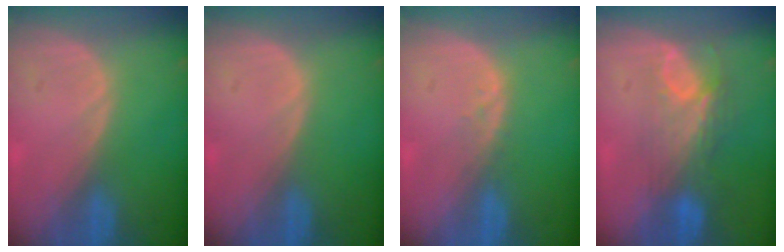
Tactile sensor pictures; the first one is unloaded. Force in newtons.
{"total": 0.0}
{"total": 1.3, "press": 1.3, "slide": 0.2}
{"total": 7.6, "press": 6.6, "slide": 3.7}